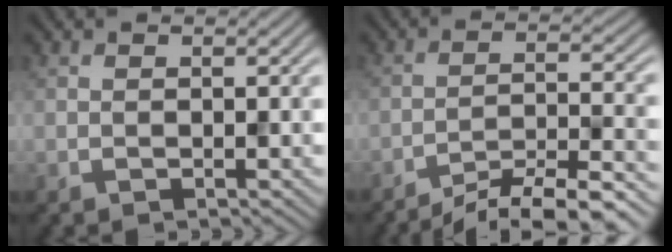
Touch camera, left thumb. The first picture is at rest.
{"total": 9.7, "force": [-8.2, 1.6, 4.9], "torque": [-0.080, -0.003, -0.126]}